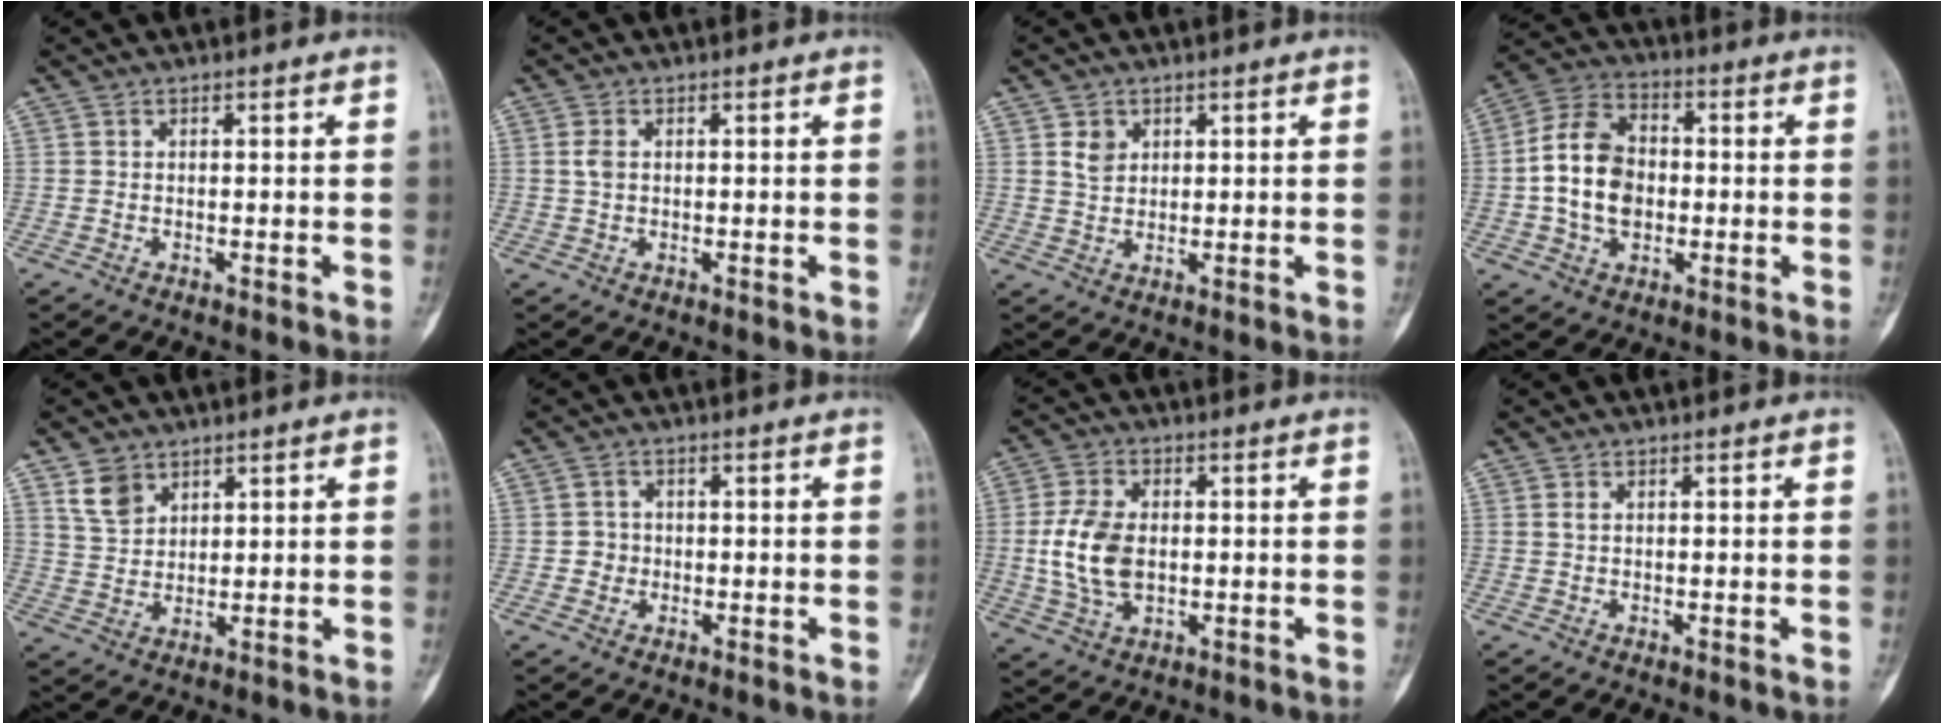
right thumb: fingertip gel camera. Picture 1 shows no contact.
{"total": 2.1, "force": [0.3, 1.4, 1.5], "torque": [-0.035, 0.002, 0.007]}
{"total": 3.5, "force": [1.5, 2.7, 1.6], "torque": [-0.014, -0.010, 0.031]}
{"total": 12.6, "force": [-0.8, 9.1, 8.8], "torque": [-0.142, 0.024, -0.023]}
{"total": 5.7, "force": [3.5, 3.9, 2.2], "torque": [-0.025, -0.018, 0.076]}
{"total": 2.3, "force": [-0.3, 2.3, 0.5], "torque": [0.011, 0.008, -0.009]}
{"total": 10.4, "force": [-0.1, 6.7, 7.9], "torque": [-0.155, 0.002, 0.002]}
{"total": 0.7, "force": [0.2, 0.4, 0.5], "torque": [-0.014, 0.004, 0.004]}